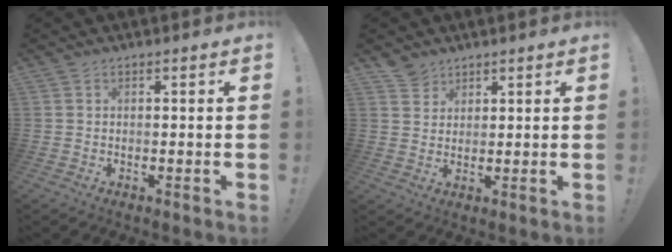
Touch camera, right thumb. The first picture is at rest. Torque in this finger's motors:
{"motor_torque": [-0.20, 0.27, 0.01, 0.29, -0.03]}